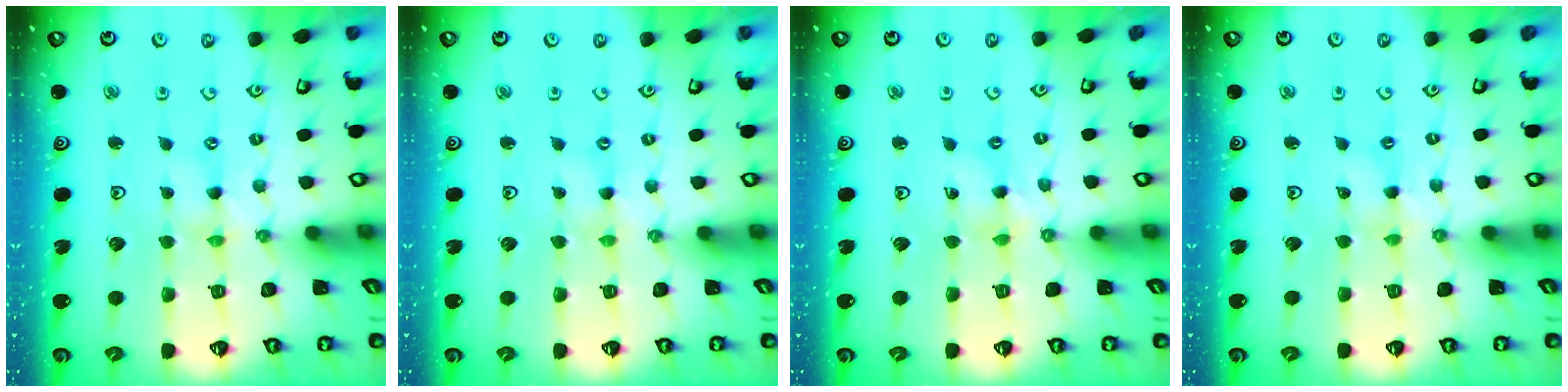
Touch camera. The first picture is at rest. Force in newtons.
{"total": 0.0}
{"total": 2.3, "press": 2.3, "slide": 0.2}
{"total": 1.2, "press": 1.2, "slide": 0.1}